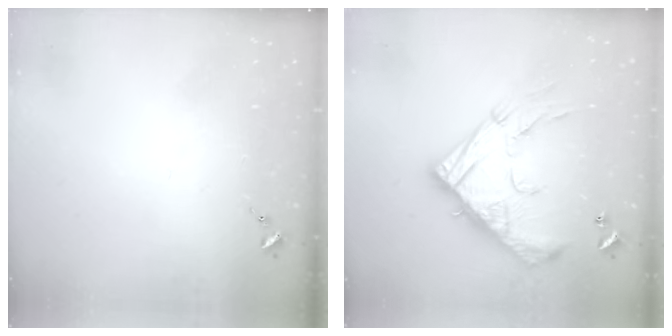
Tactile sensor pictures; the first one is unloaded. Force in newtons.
{"total": 20.3, "press": 20.3, "slide": 1.7}